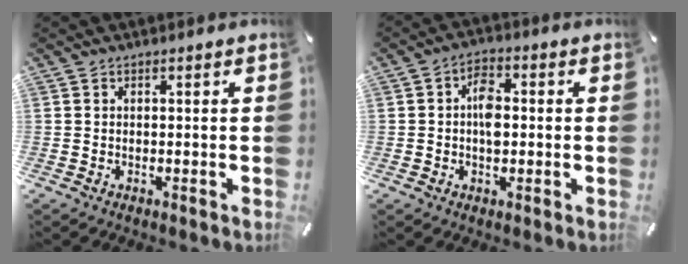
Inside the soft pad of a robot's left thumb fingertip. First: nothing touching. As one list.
[{"total": 5.5, "force": [-0.2, 3.3, 4.4], "torque": [-0.072, 0.002, -0.007]}]